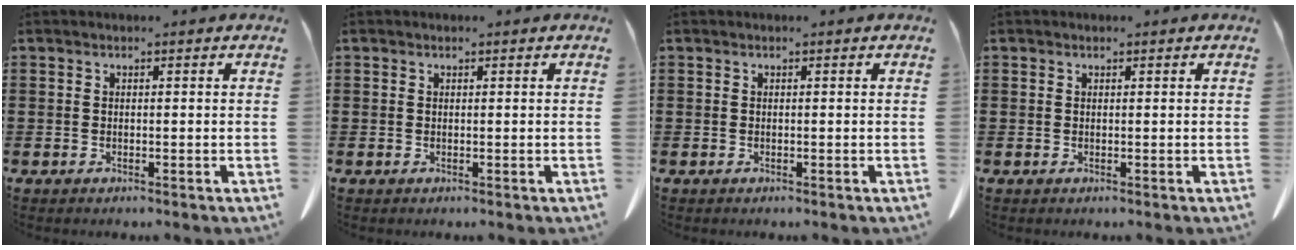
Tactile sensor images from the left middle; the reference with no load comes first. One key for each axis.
{"total": 0.0}
{"total": 0.0}
{"total": 0.0}